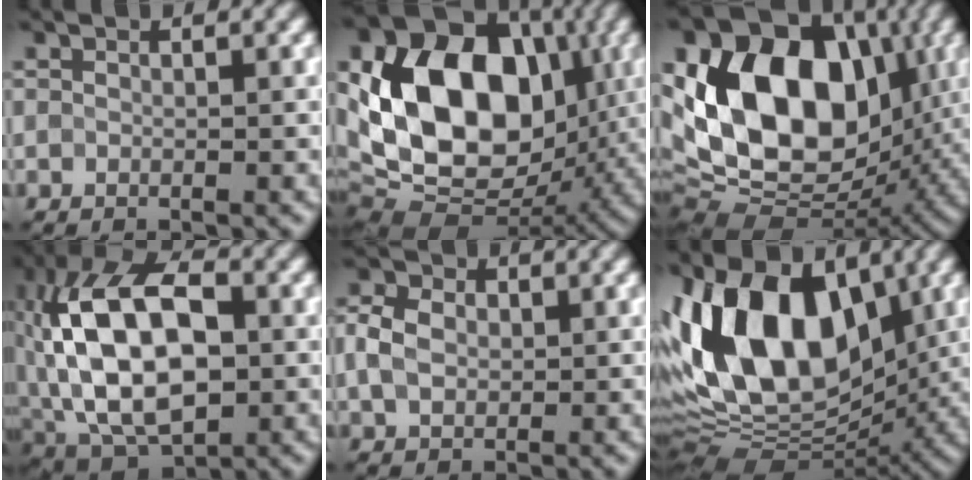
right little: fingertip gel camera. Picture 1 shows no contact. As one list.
[{"total": 16.7, "force": [2.3, 11.8, 11.5], "torque": [-0.211, 0.011, 0.035]}, {"total": 18.7, "force": [2.9, 12.9, 13.2], "torque": [-0.255, 0.013, 0.050]}, {"total": 14.4, "force": [0.0, 8.0, 12.0], "torque": [-0.219, 0.019, -0.010]}, {"total": 3.8, "force": [0.3, 2.9, 2.4], "torque": [-0.062, 0.010, 0.002]}, {"total": 14.7, "force": [2.3, 9.2, 11.2], "torque": [-0.212, 0.015, 0.021]}]